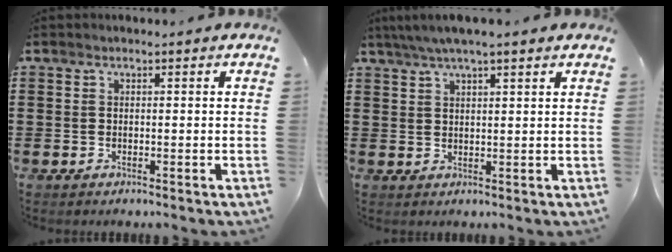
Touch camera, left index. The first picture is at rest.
{"total": 3.9, "force": [3.0, 0.2, 2.5], "torque": [-0.053, -0.001, 0.054]}